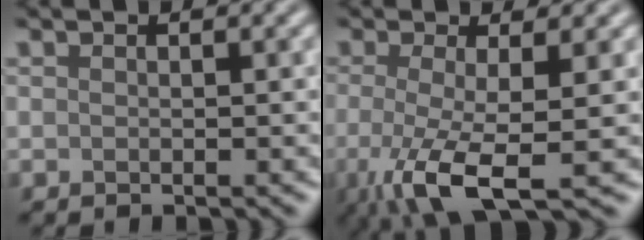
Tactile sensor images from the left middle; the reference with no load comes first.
{"total": 6.0, "force": [-2.1, 1.2, 5.5], "torque": [-0.112, -0.012, -0.030]}